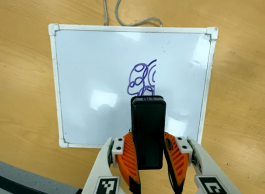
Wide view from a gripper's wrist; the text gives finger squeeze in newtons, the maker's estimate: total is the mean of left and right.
{"total": 8.2, "left": 6.6, "right": 9.7}